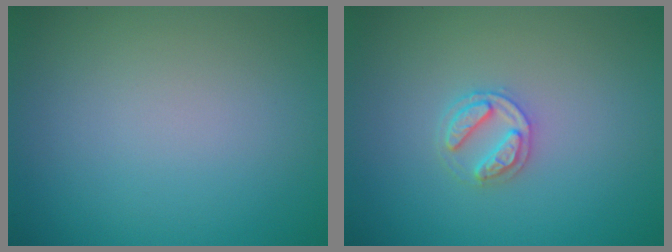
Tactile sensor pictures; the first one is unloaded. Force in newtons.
{"total": 2.4, "press": 2.4, "slide": 0.4}